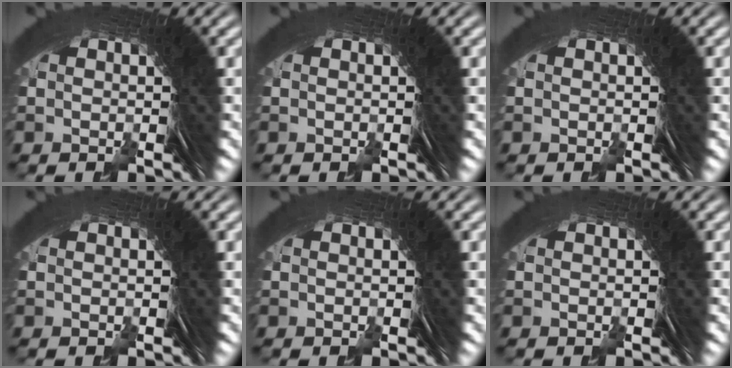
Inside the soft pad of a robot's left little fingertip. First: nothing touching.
{"total": 0.0}
{"total": 0.0}
{"total": 0.0}
{"total": 0.0}
{"total": 0.0}